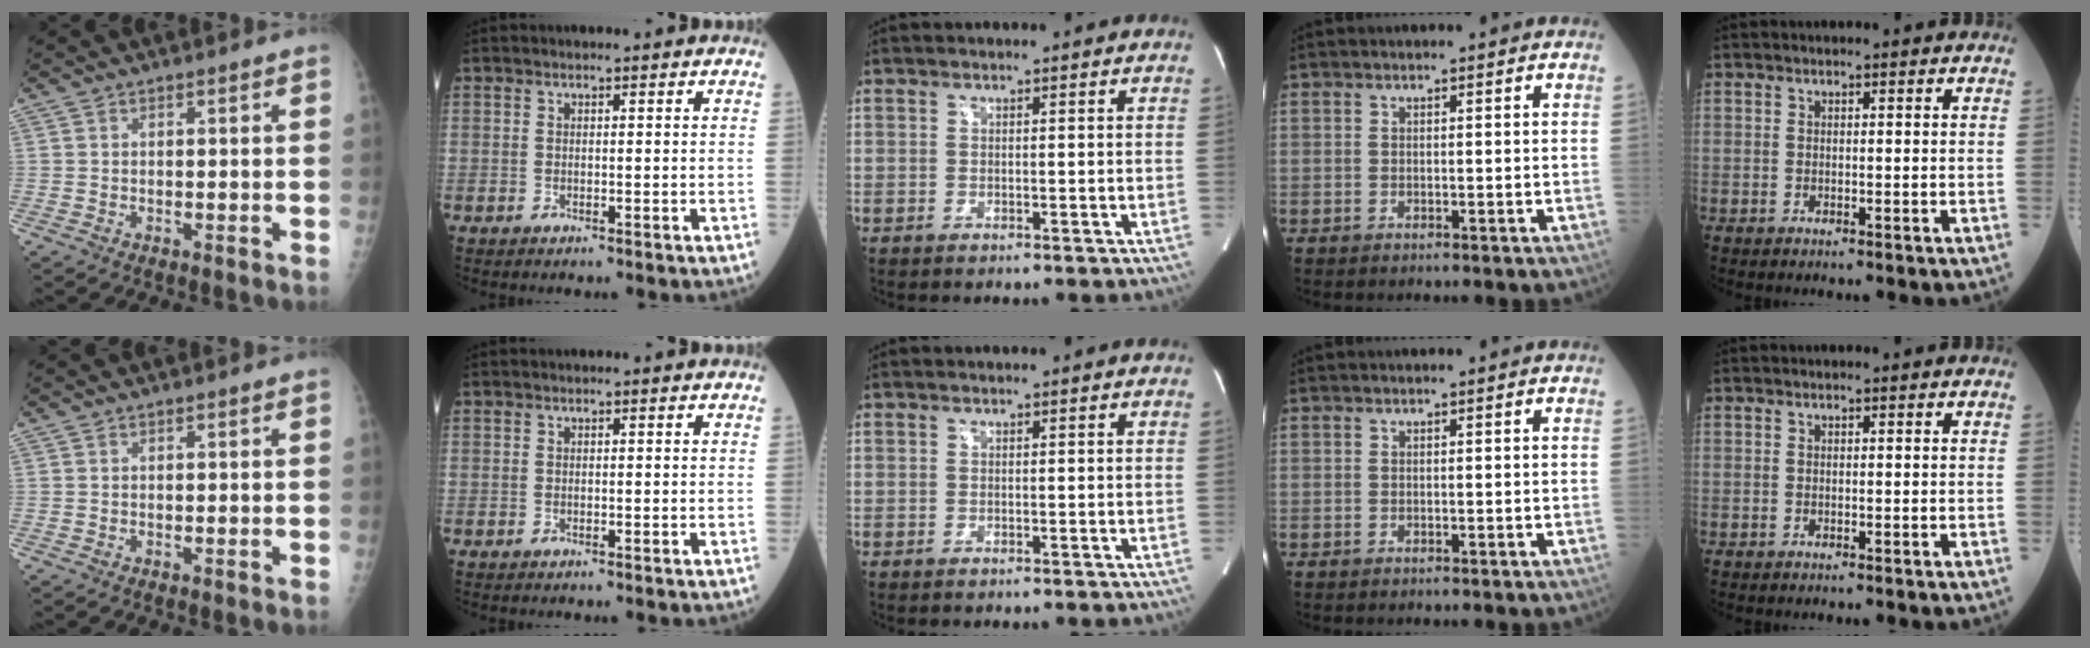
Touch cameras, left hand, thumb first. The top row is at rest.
{}